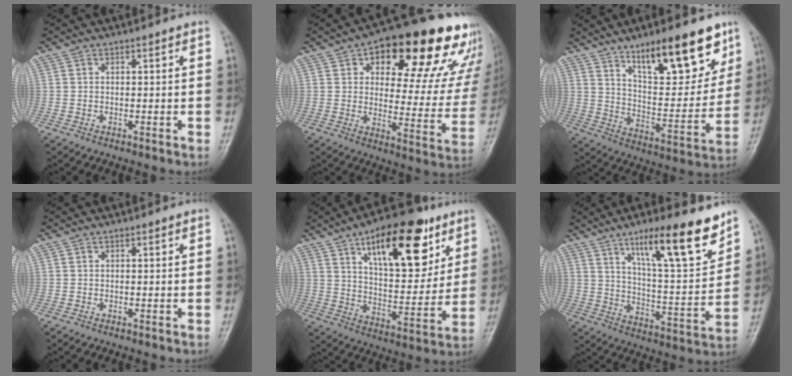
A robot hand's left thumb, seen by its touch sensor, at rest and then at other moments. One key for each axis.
{"total": 25.1, "fx": 14.6, "fy": 10.7, "fz": 17.4, "tx": -0.182, "ty": -0.038, "tz": 0.192}
{"total": 18.4, "fx": 11.7, "fy": 6.2, "fz": 12.8, "tx": -0.147, "ty": -0.067, "tz": 0.195}
{"total": 0.0}
{"total": 21.9, "fx": 11.0, "fy": 9.7, "fz": 16.2, "tx": -0.198, "ty": -0.040, "tz": 0.177}
{"total": 17.6, "fx": 11.3, "fy": 3.7, "fz": 13.0, "tx": -0.177, "ty": -0.065, "tz": 0.190}